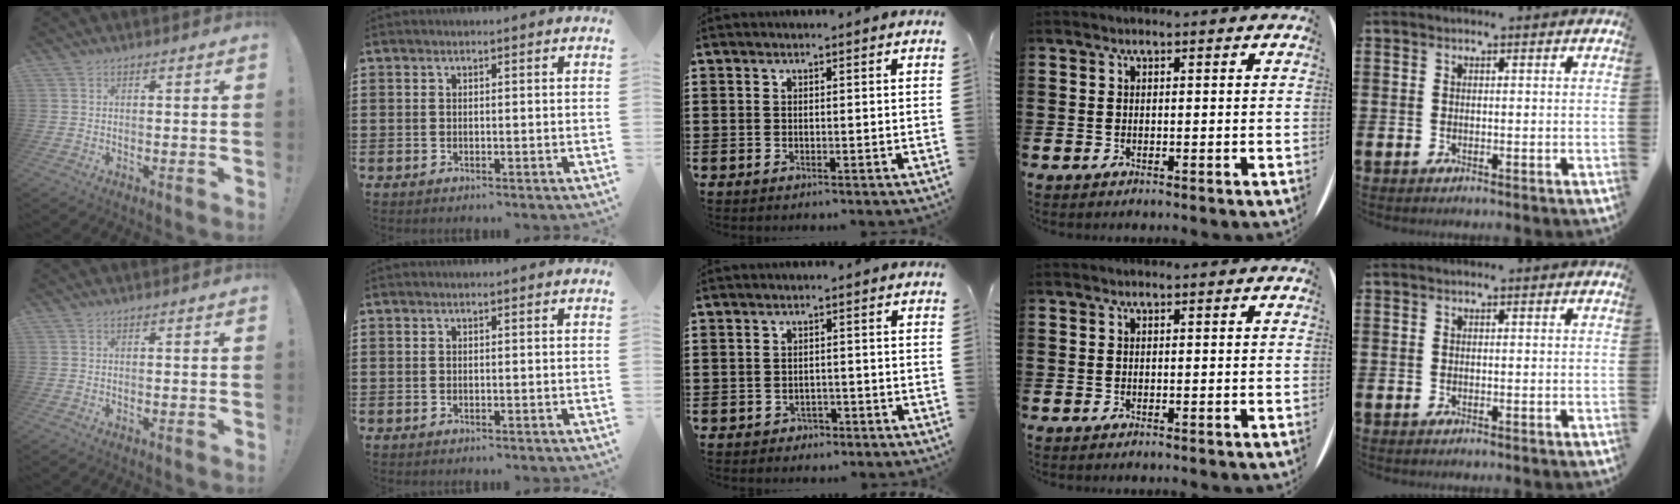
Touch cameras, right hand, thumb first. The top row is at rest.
{"middle": {"total": 1.2, "force": [-1.0, 0.6, 0.0], "torque": [-0.007, 0.001, -0.025]}}